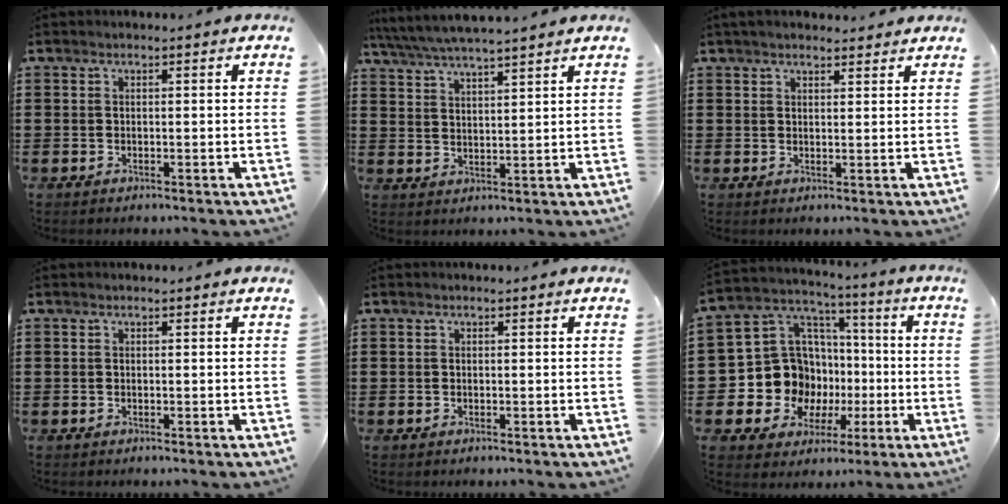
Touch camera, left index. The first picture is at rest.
{"total": 4.6, "force": [4.3, -0.2, 1.6], "torque": [-0.045, -0.020, 0.074]}
{"total": 2.1, "force": [2.0, 0.4, 0.6], "torque": [-0.015, 0.005, 0.038]}
{"total": 0.0}
{"total": 0.0}
{"total": 12.7, "force": [-2.5, 11.7, 4.4], "torque": [-0.128, -0.005, -0.033]}